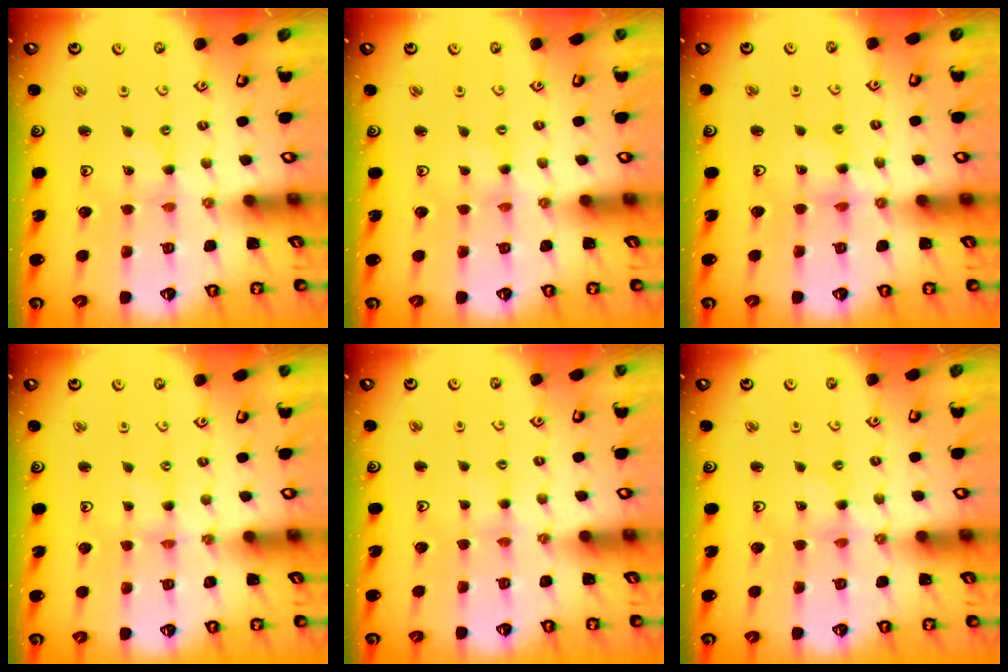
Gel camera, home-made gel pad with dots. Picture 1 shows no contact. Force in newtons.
{"total": 0.0}
{"total": 3.9, "press": 3.9, "slide": 0.4}
{"total": 0.0}
{"total": 3.1, "press": 3.1, "slide": 0.4}
{"total": 2.6, "press": 2.6, "slide": 0.3}